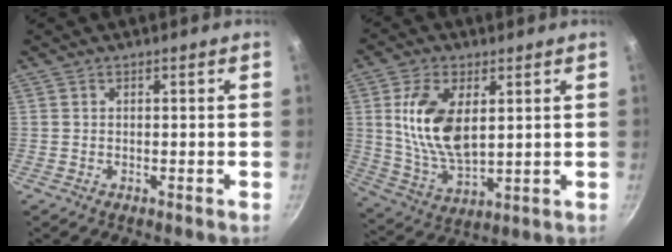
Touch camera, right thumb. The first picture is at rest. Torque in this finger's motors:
{"motor_torque": [0.55, 1.13, 1.38, 0.27, 0.47]}